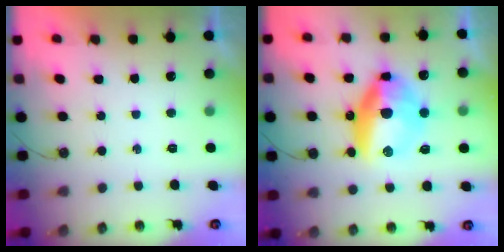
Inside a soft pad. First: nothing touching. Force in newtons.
{"total": 14.6, "press": 14.4, "slide": 1.9}